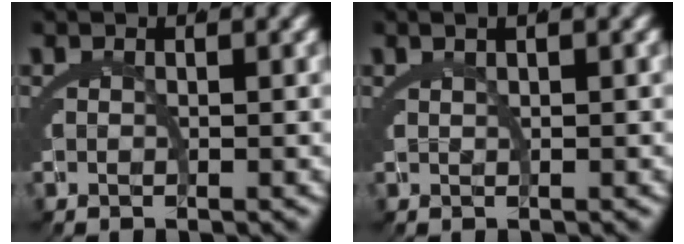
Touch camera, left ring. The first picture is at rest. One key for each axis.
{"total": 1.8, "fx": 1.2, "fy": 0.3, "fz": 1.3, "tx": -0.011, "ty": 0.013, "tz": 0.018}